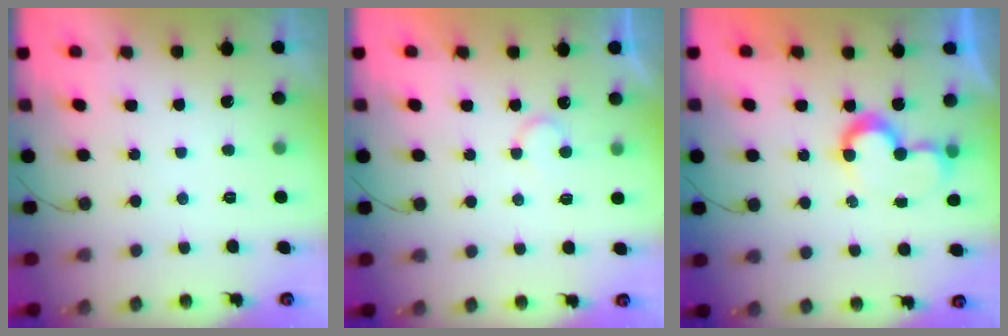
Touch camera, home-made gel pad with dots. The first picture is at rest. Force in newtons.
{"total": 5.1, "press": 5.1, "slide": 0.4}
{"total": 8.4, "press": 8.4, "slide": 0.7}